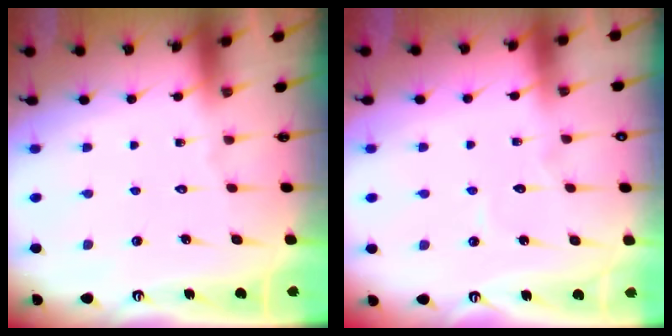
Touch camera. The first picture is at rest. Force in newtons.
{"total": 4.0, "press": 4.0, "slide": 0.3}